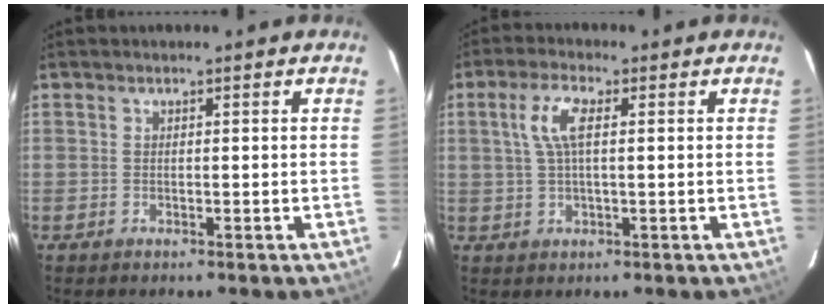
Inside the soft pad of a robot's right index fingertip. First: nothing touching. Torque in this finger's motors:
{"motor_torque": [0.38, -0.03, 0.27, 0.11]}